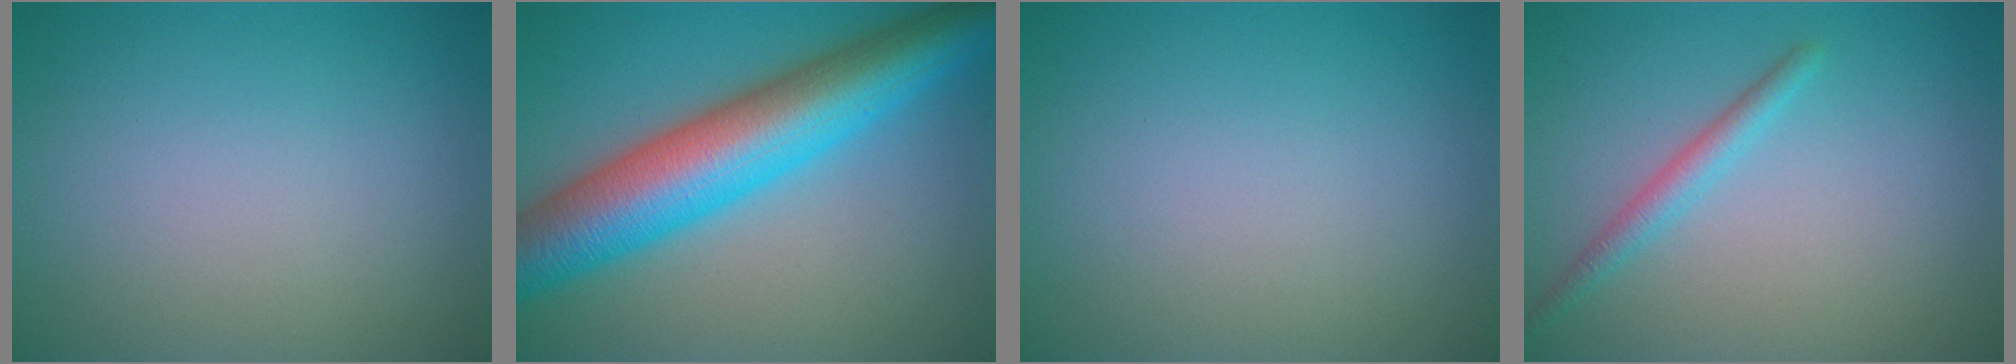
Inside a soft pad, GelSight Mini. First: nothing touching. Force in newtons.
{"total": 11.4, "press": 11.4, "slide": 0.2}
{"total": 0.0}
{"total": 1.8, "press": 1.8, "slide": 0.0}